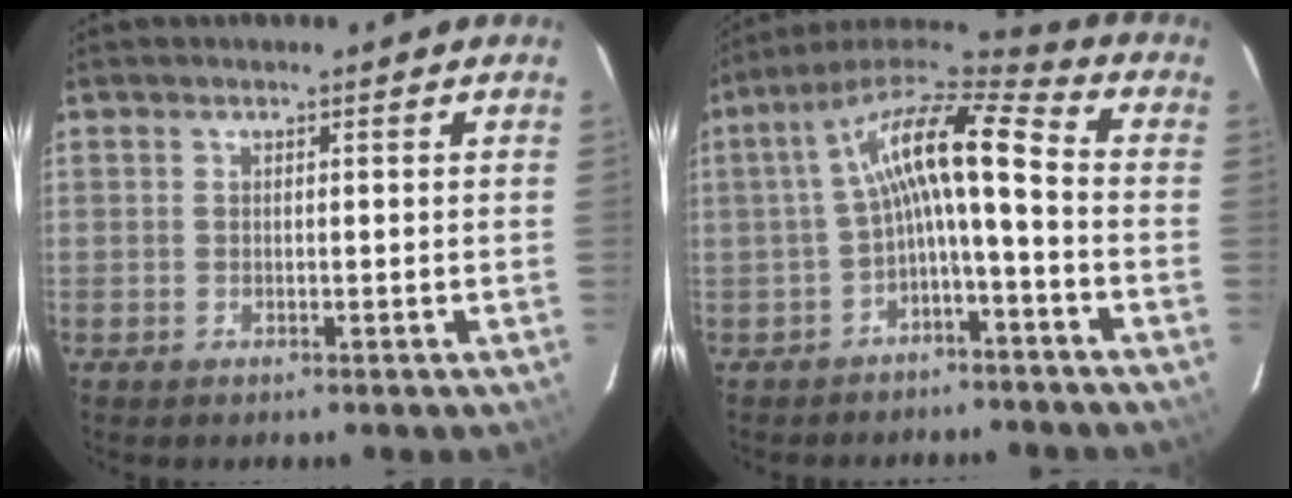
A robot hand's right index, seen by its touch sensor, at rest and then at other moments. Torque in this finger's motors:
{"motor_torque": [1.00, -0.58, 1.01, 0.21]}